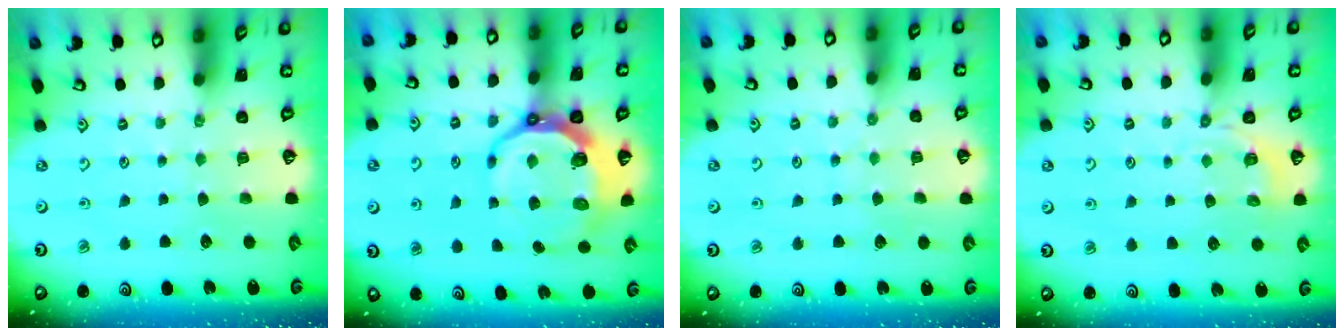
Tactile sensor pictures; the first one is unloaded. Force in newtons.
{"total": 12.3, "press": 11.3, "slide": 4.8}
{"total": 3.9, "press": 3.9, "slide": 0.4}
{"total": 2.9, "press": 2.2, "slide": 1.8}